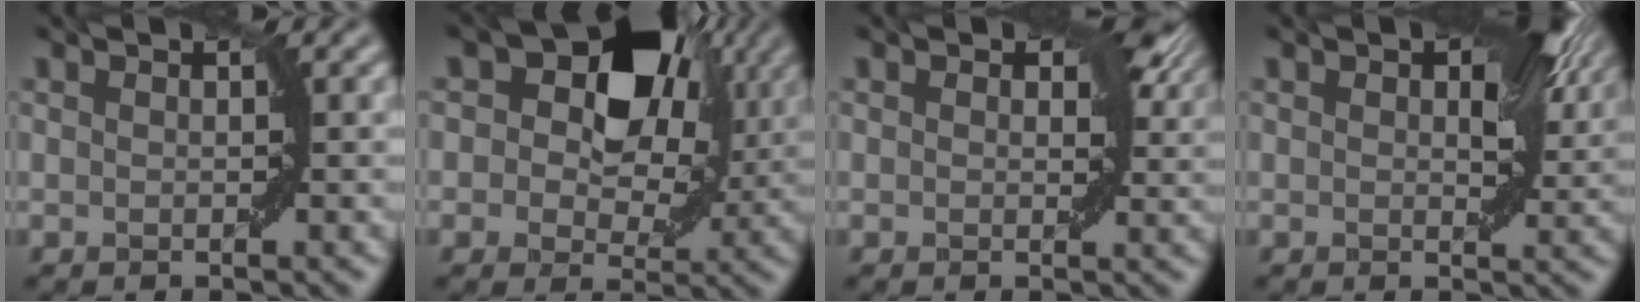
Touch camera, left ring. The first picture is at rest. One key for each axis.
{"total": 10.8, "fx": 3.4, "fy": 7.2, "fz": 7.3, "tx": -0.086, "ty": 0.012, "tz": 0.033}
{"total": 4.2, "fx": 1.7, "fy": 2.4, "fz": 3.0, "tx": -0.033, "ty": 0.000, "tz": 0.022}
{"total": 5.9, "fx": 2.0, "fy": 3.0, "fz": 4.7, "tx": -0.061, "ty": 0.002, "tz": 0.030}